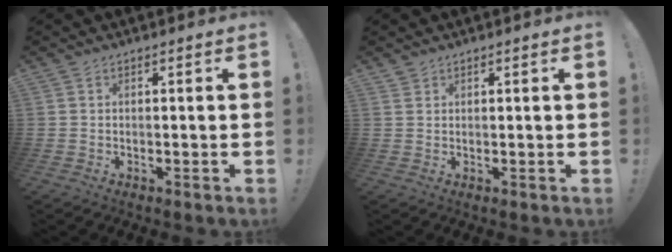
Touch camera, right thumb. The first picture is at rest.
{"total": 1.2, "force": [1.1, 0.6, 0.1], "torque": [0.003, -0.006, 0.020]}